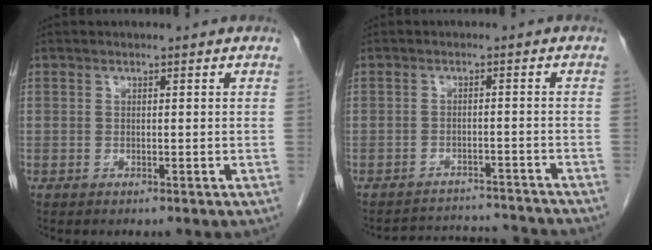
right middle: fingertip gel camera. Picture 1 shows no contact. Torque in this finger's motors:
{"motor_torque": [-0.52, -0.56, -0.02, -0.03]}